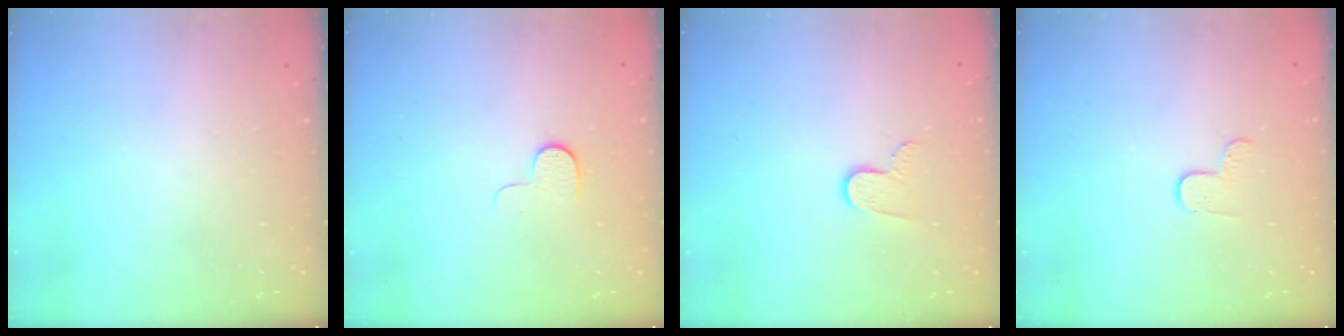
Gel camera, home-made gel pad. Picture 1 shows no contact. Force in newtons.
{"total": 5.6, "press": 5.6, "slide": 0.6}
{"total": 6.6, "press": 6.6, "slide": 0.6}
{"total": 5.5, "press": 5.5, "slide": 0.6}